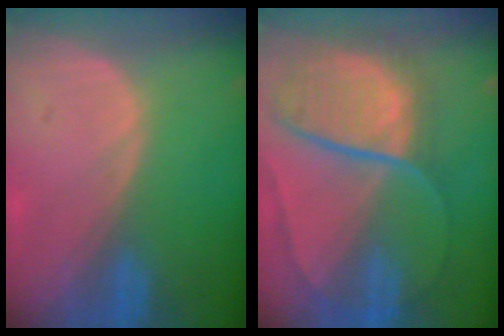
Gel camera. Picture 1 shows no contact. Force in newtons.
{"total": 10.7, "press": 9.0, "slide": 5.9}